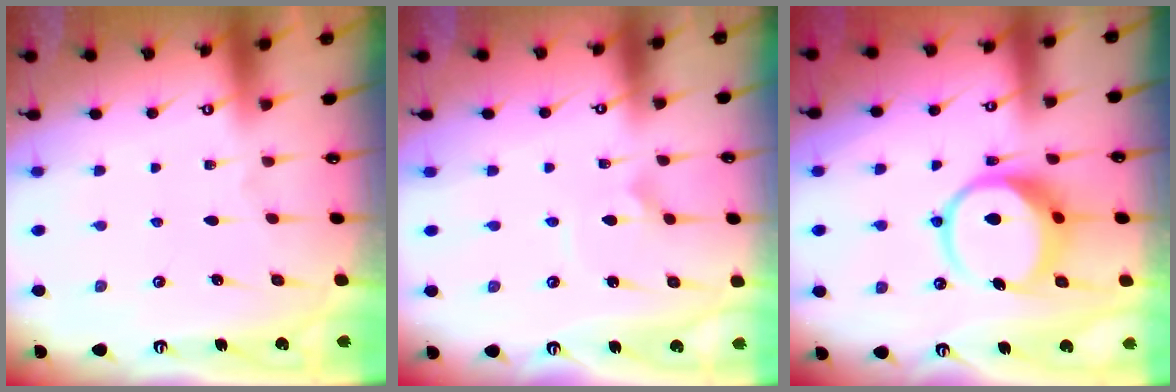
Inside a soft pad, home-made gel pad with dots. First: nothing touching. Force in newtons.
{"total": 3.0, "press": 3.0, "slide": 0.0}
{"total": 10.5, "press": 10.5, "slide": 1.3}